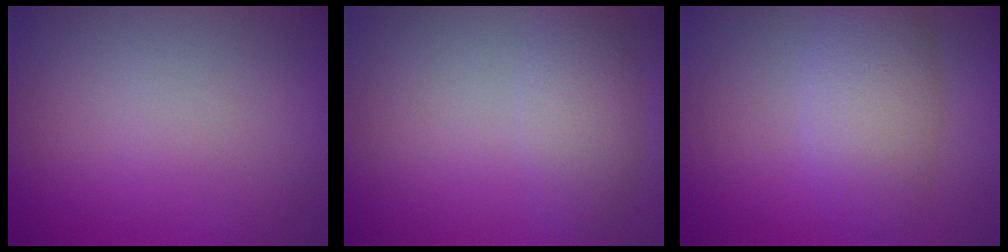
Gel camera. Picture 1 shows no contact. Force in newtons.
{"total": 3.3, "press": 3.3, "slide": 0.2}
{"total": 4.5, "press": 4.5, "slide": 0.2}